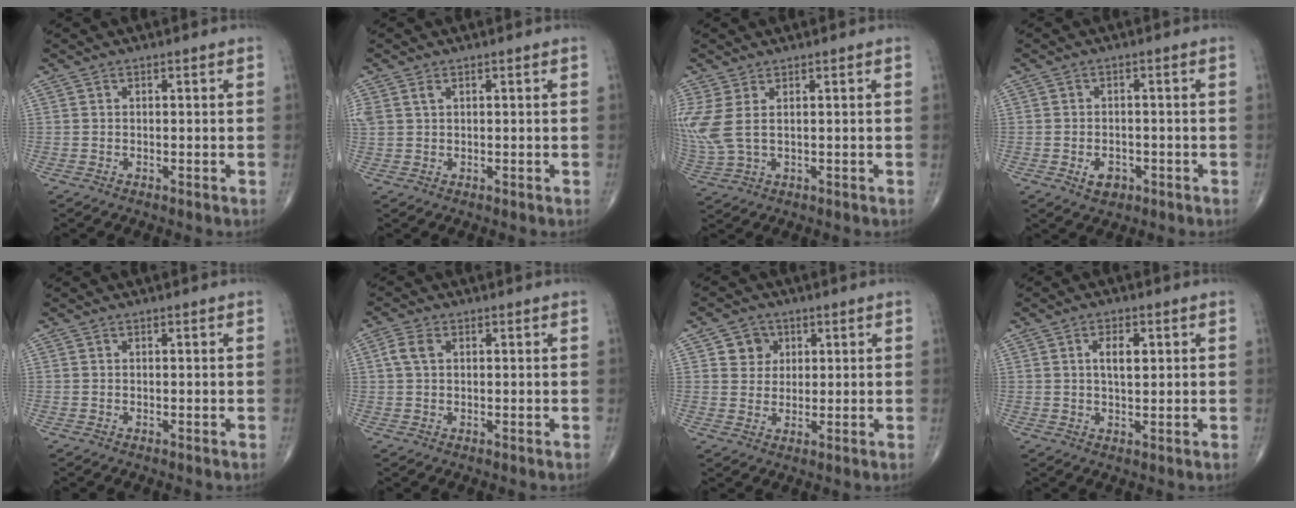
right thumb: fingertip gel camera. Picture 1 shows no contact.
{"total": 2.6, "force": [1.1, 1.6, 1.7], "torque": [-0.054, 0.014, 0.032]}
{"total": 7.7, "force": [1.7, 3.6, 6.6], "torque": [-0.185, 0.003, 0.048]}
{"total": 3.3, "force": [-1.4, 2.4, 1.9], "torque": [-0.020, 0.005, -0.018]}
{"total": 0.0}
{"total": 3.1, "force": [0.8, 2.0, 2.3], "torque": [-0.055, 0.009, 0.013]}
{"total": 4.7, "force": [1.8, 4.2, 1.1], "torque": [0.007, -0.003, 0.026]}
{"total": 4.2, "force": [1.2, 1.9, 3.6], "torque": [-0.055, -0.004, 0.019]}